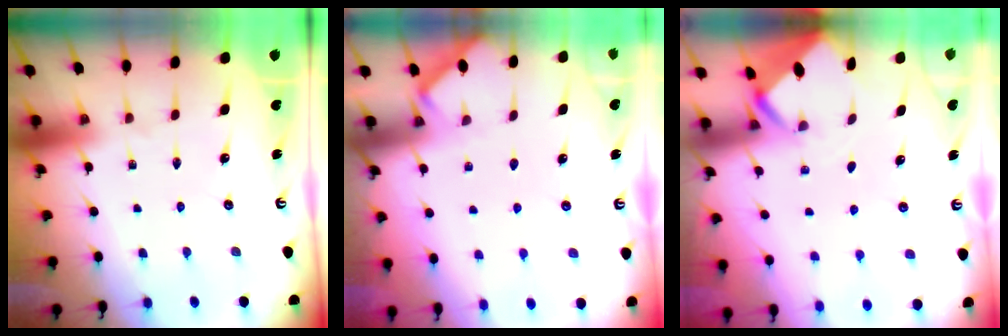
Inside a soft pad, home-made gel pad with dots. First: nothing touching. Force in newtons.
{"total": 2.3, "press": 2.3, "slide": 0.3}
{"total": 2.0, "press": 2.0, "slide": 0.2}